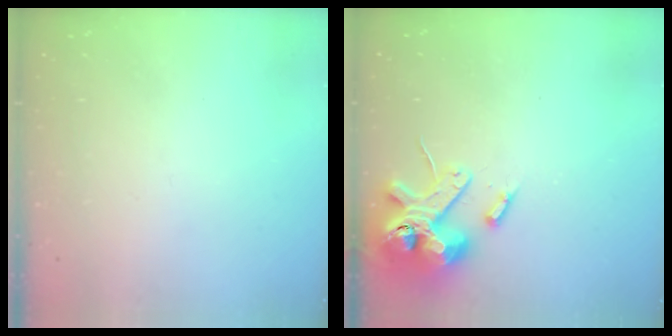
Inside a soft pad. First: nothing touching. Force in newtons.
{"total": 13.6, "press": 13.5, "slide": 2.1}